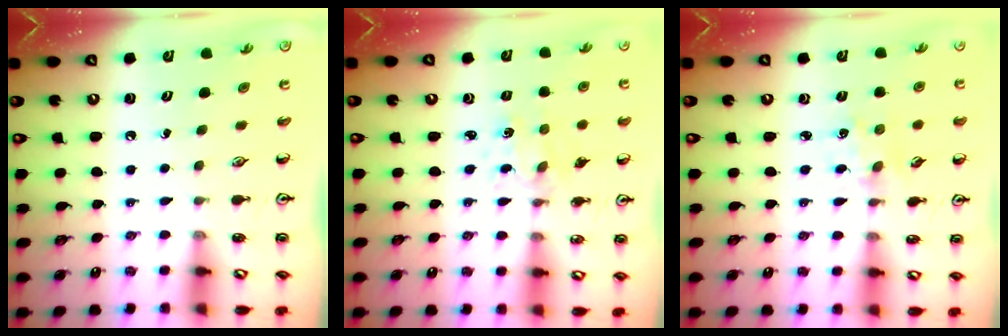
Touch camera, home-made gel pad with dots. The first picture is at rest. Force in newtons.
{"total": 2.0, "press": 2.0, "slide": 0.2}
{"total": 1.4, "press": 1.3, "slide": 0.2}